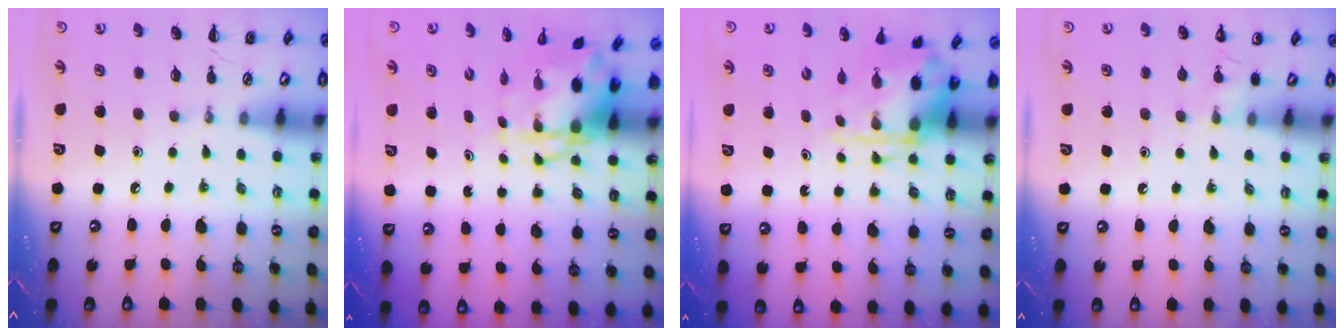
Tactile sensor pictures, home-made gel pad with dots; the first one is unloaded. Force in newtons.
{"total": 4.4, "press": 4.3, "slide": 1.1}
{"total": 4.7, "press": 4.6, "slide": 0.4}
{"total": 3.6, "press": 3.4, "slide": 1.2}